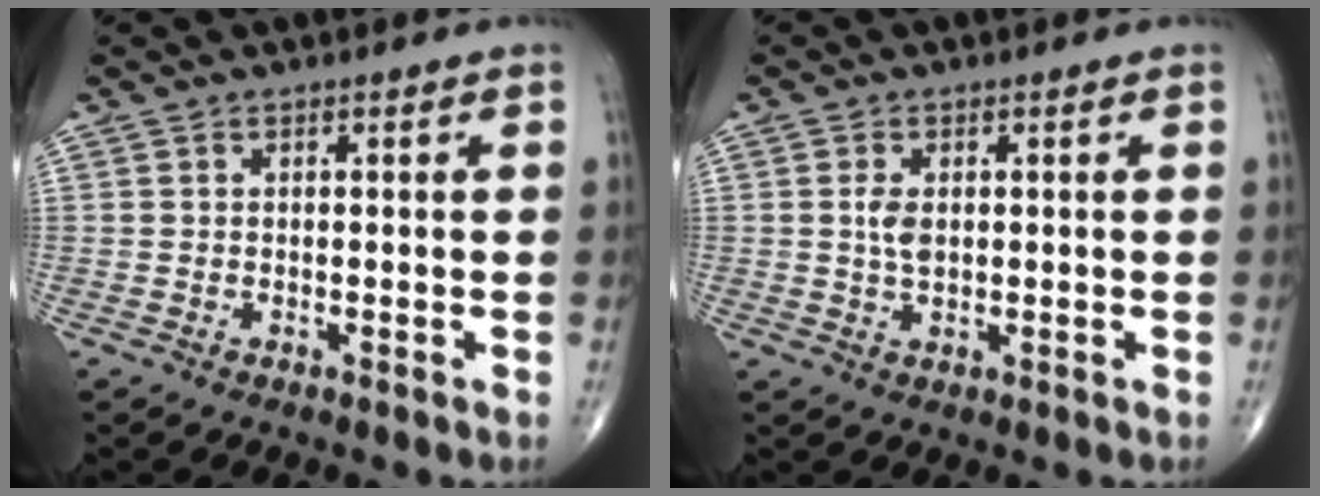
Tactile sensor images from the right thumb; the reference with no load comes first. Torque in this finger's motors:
{"motor_torque": [0.77, 0.70, 0.76, -0.10, -0.03]}